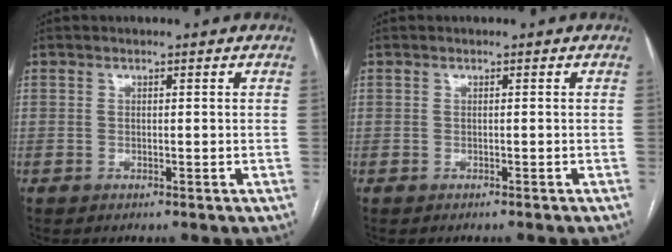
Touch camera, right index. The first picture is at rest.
{"total": 0.5, "force": [-0.5, 0.1, 0.1], "torque": [0.000, 0.001, -0.008]}